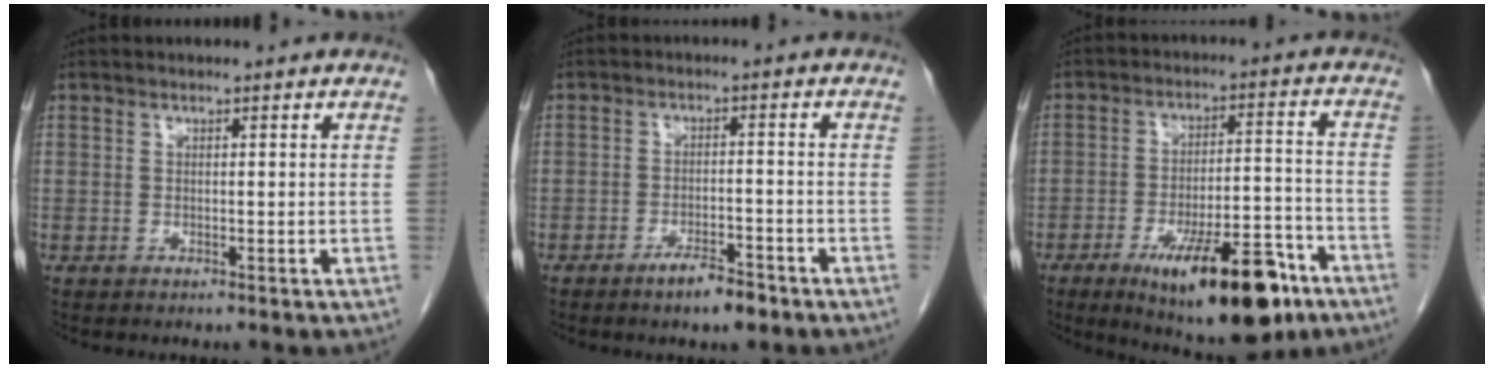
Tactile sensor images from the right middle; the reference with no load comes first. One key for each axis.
{"total": 4.3, "fx": -3.1, "fy": 1.0, "fz": 2.7, "tx": -0.046, "ty": 0.001, "tz": -0.050}
{"total": 17.1, "fx": -9.9, "fy": 4.7, "fz": 13.1, "tx": -0.163, "ty": 0.000, "tz": -0.144}